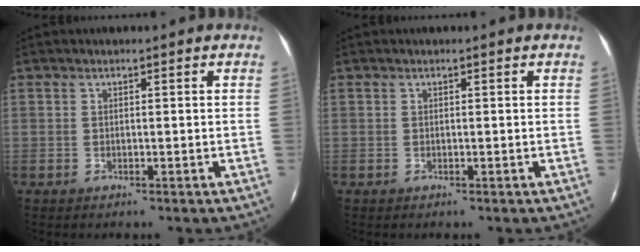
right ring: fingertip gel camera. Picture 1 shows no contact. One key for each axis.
{"total": 0.0}